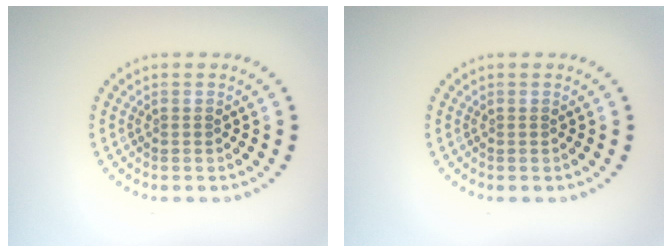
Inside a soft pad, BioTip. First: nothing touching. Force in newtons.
{"total": 0.0}